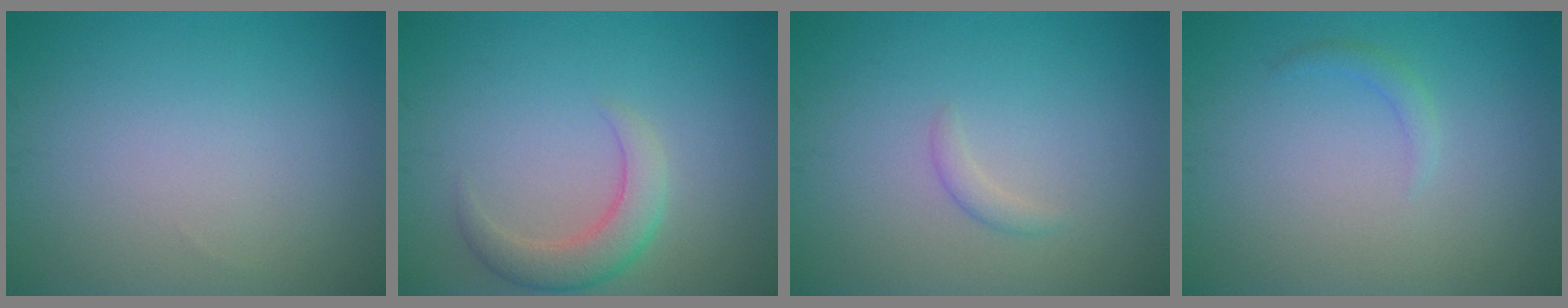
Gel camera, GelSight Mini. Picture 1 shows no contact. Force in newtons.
{"total": 3.2, "press": 3.2, "slide": 0.5}
{"total": 1.0, "press": 1.0, "slide": 0.1}
{"total": 1.0, "press": 1.0, "slide": 0.1}